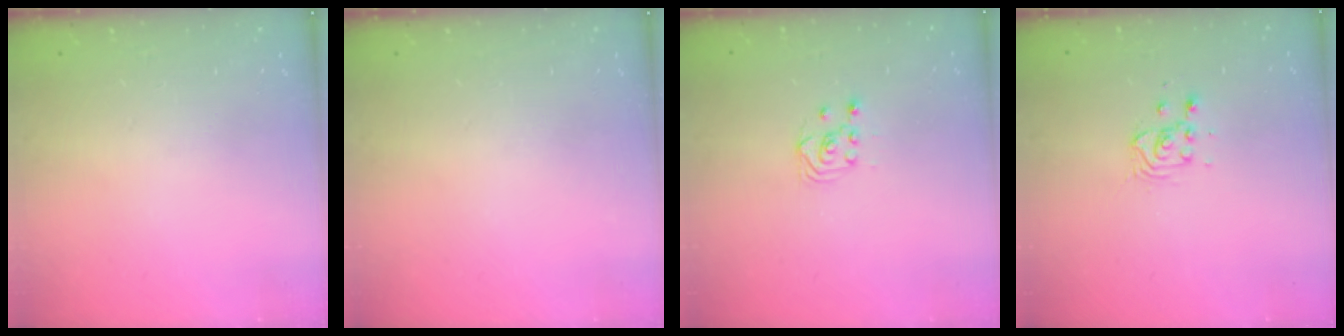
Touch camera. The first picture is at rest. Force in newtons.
{"total": 0.0}
{"total": 2.5, "press": 2.2, "slide": 1.2}
{"total": 3.6, "press": 3.6, "slide": 0.1}